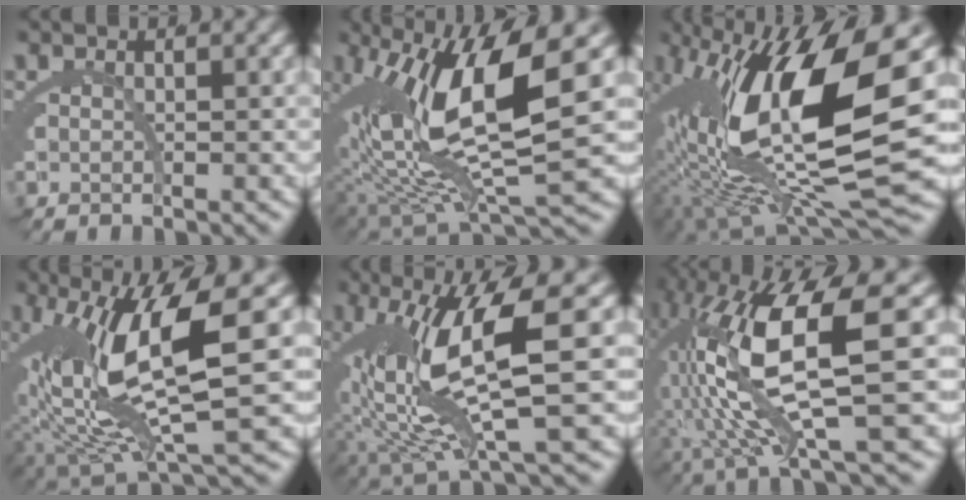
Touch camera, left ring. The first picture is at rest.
{"total": 14.7, "force": [1.0, 6.9, 12.9], "torque": [-0.215, 0.000, 0.031]}
{"total": 19.7, "force": [0.3, 7.9, 18.0], "torque": [-0.265, 0.011, 0.016]}
{"total": 12.5, "force": [0.4, 4.9, 11.5], "torque": [-0.189, 0.007, 0.018]}
{"total": 11.5, "force": [1.1, 3.8, 10.8], "torque": [-0.179, 0.012, 0.027]}
{"total": 12.5, "force": [1.4, 4.3, 11.6], "torque": [-0.220, -0.003, 0.036]}